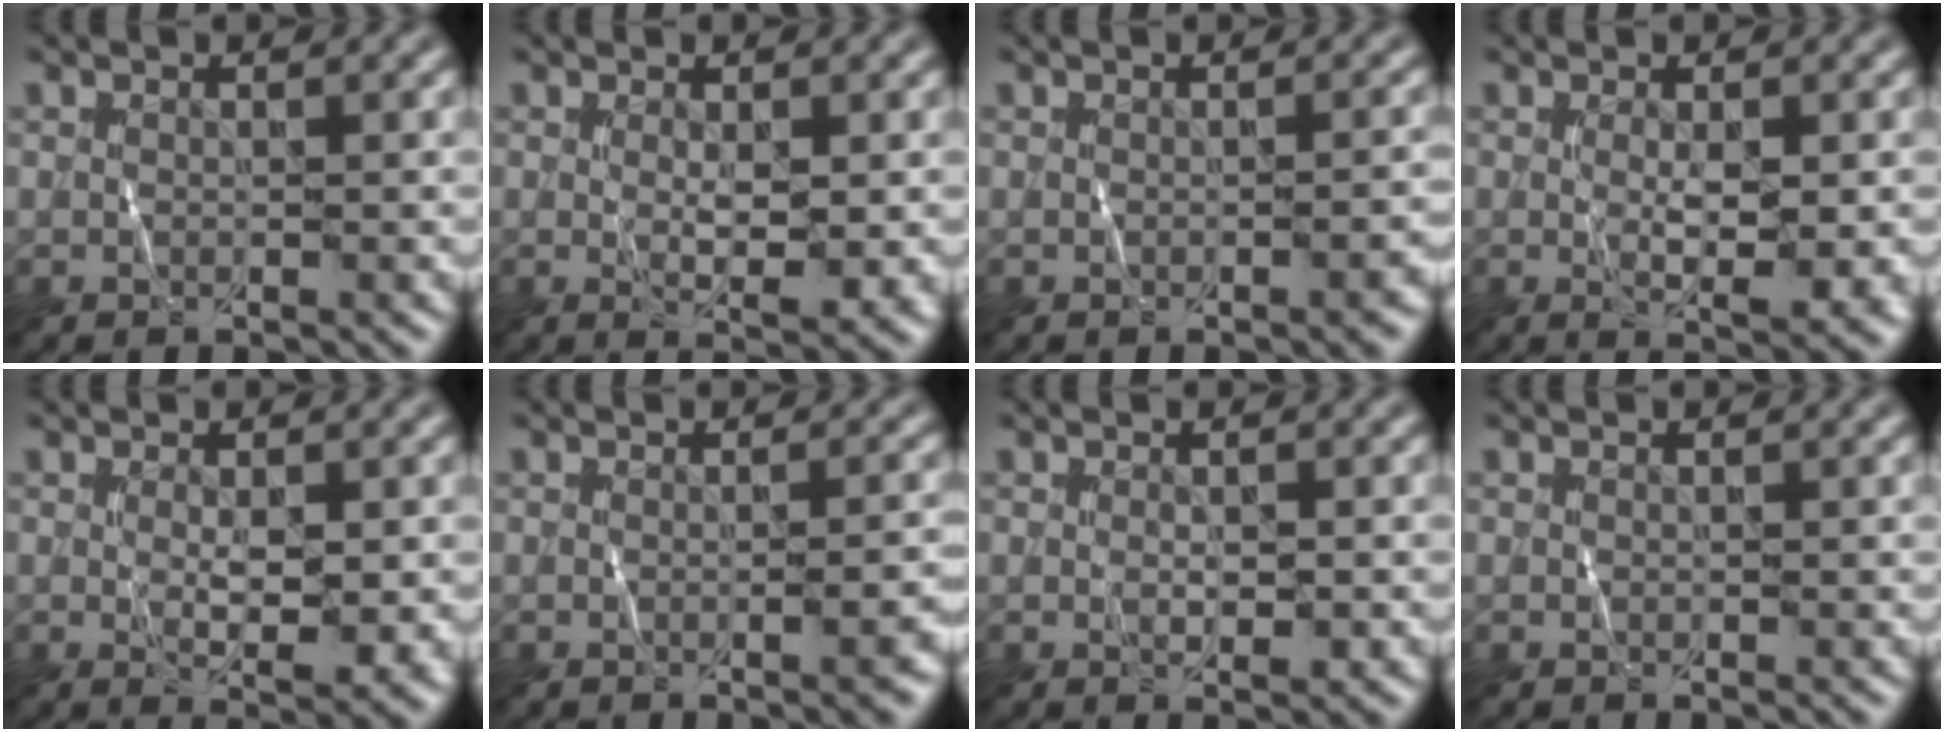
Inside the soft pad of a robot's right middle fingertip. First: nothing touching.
{"total": 2.8, "force": [0.1, 0.9, 2.7], "torque": [-0.048, -0.008, 0.008]}
{"total": 1.4, "force": [-0.4, 0.3, 1.3], "torque": [-0.015, 0.000, -0.006]}
{"total": 3.6, "force": [-0.2, 0.9, 3.5], "torque": [-0.061, -0.009, 0.002]}
{"total": 3.1, "force": [0.0, 1.0, 3.0], "torque": [-0.052, -0.008, 0.007]}
{"total": 2.8, "force": [-0.4, 0.8, 2.7], "torque": [-0.022, 0.004, -0.004]}
{"total": 1.7, "force": [-0.1, 0.8, 1.5], "torque": [-0.023, -0.005, 0.001]}
{"total": 0.0}